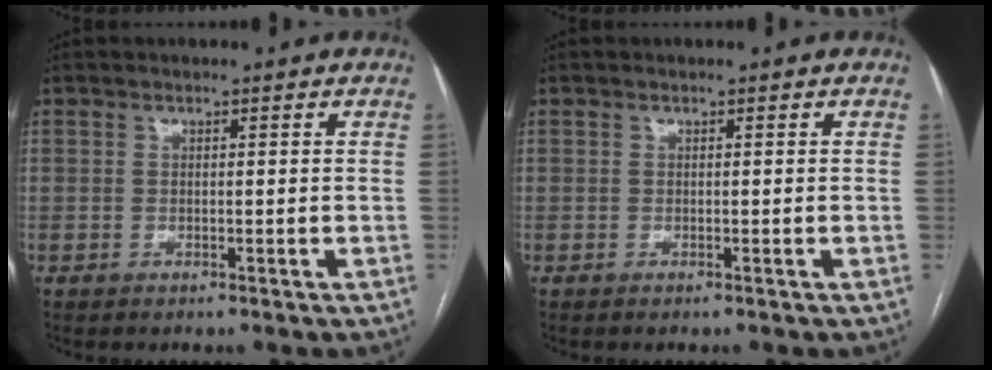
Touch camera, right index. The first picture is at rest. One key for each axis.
{"total": 0.0}